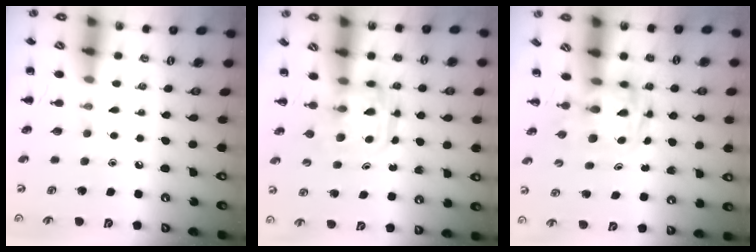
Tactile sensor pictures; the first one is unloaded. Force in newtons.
{"total": 3.2, "press": 3.2, "slide": 0.2}
{"total": 2.8, "press": 2.8, "slide": 0.5}